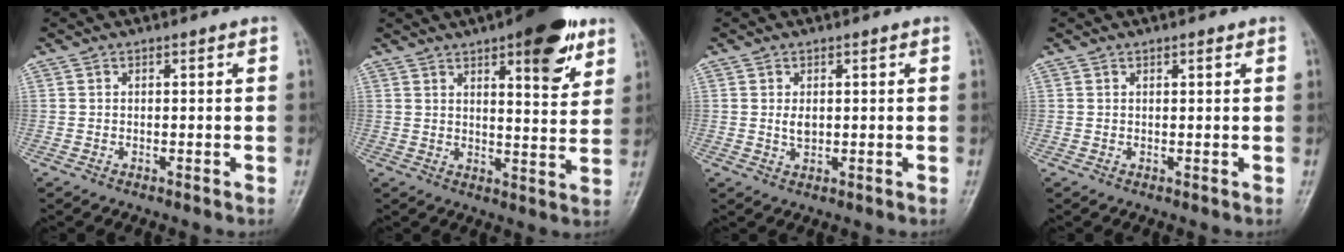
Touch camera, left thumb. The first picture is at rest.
{"total": 13.4, "force": [7.6, 4.3, 10.1], "torque": [-0.107, -0.035, 0.100]}
{"total": 2.2, "force": [0.6, 1.2, 1.8], "torque": [-0.027, -0.006, 0.014]}
{"total": 1.0, "force": [0.6, 0.2, 0.7], "torque": [-0.011, -0.002, 0.010]}